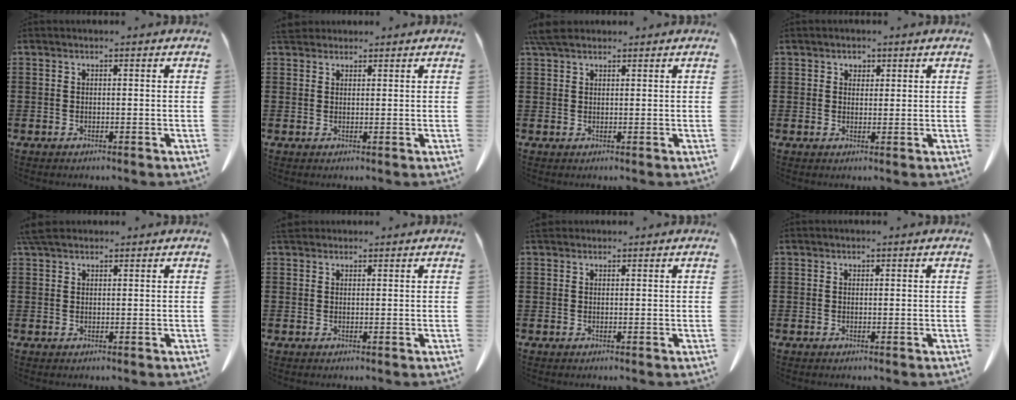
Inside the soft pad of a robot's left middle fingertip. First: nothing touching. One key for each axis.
{"total": 2.5, "fx": 2.2, "fy": 0.9, "fz": 0.8, "tx": -0.023, "ty": 0.001, "tz": 0.043}
{"total": 3.6, "fx": 2.9, "fy": 1.3, "fz": 1.8, "tx": -0.044, "ty": 0.003, "tz": 0.057}
{"total": 1.4, "fx": 1.0, "fy": 1.0, "fz": 0.2, "tx": 0.000, "ty": 0.001, "tz": 0.018}
{"total": 3.2, "fx": 2.6, "fy": 1.1, "fz": 1.5, "tx": -0.039, "ty": 0.004, "tz": 0.051}
{"total": 1.5, "fx": 1.3, "fy": 0.6, "fz": 0.4, "tx": -0.013, "ty": 0.002, "tz": 0.027}
{"total": 0.9, "fx": 0.8, "fy": 0.4, "fz": 0.2, "tx": -0.008, "ty": 0.000, "tz": 0.018}
{"total": 0.6, "fx": 0.4, "fy": 0.0, "fz": 0.4, "tx": -0.010, "ty": -0.002, "tz": 0.010}